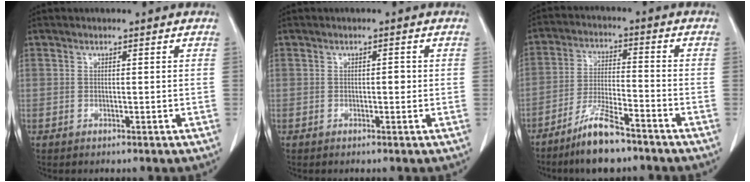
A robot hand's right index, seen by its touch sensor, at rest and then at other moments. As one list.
[{"total": 1.1, "force": [-0.1, 0.5, 1.0], "torque": [-0.010, 0.003, -0.003]}, {"total": 9.0, "force": [-6.9, 1.4, 5.7], "torque": [-0.114, -0.018, -0.128]}]